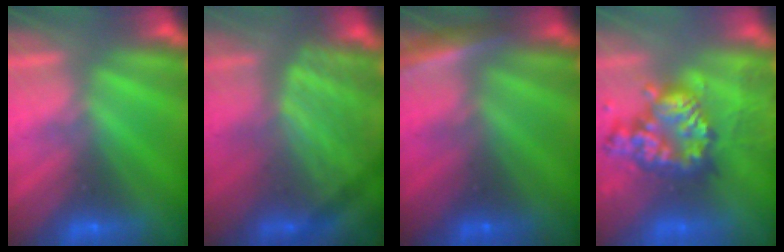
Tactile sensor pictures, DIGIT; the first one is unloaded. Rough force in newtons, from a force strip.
{"total": 4.5}
{"total": 2.9}
{"total": 7.3}